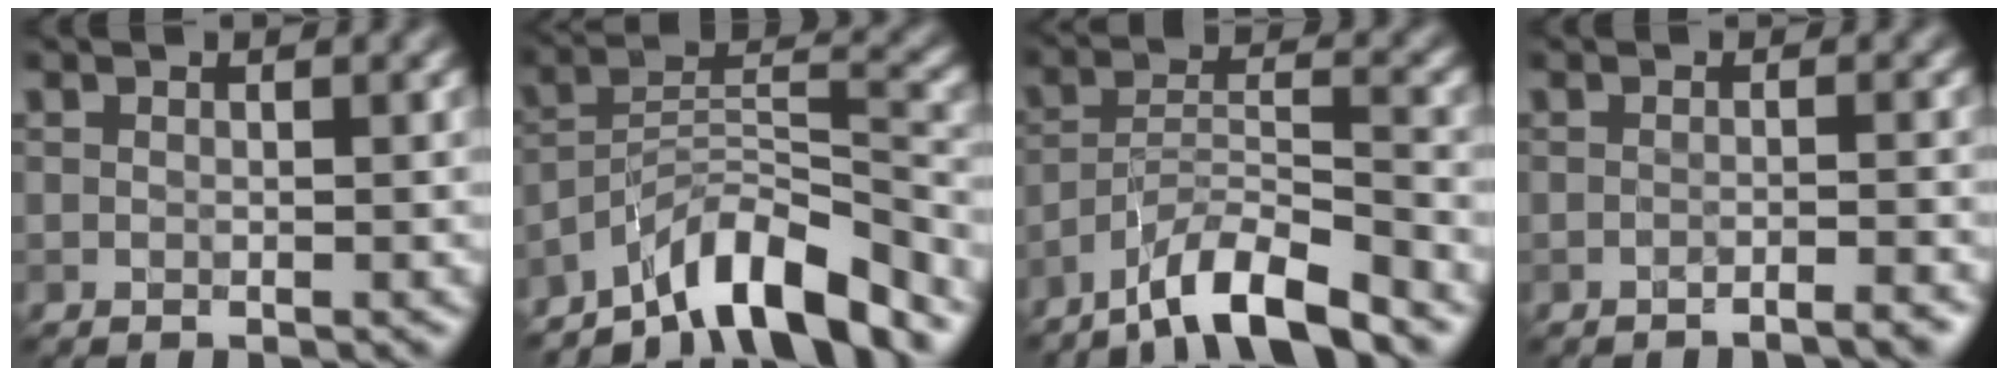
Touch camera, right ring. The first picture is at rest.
{"total": 8.6, "force": [-7.1, 1.8, 4.5], "torque": [-0.061, 0.011, -0.134]}
{"total": 7.6, "force": [-6.2, 1.1, 4.2], "torque": [-0.068, 0.008, -0.115]}
{"total": 2.8, "force": [-2.4, 0.4, 1.5], "torque": [-0.011, 0.011, -0.036]}